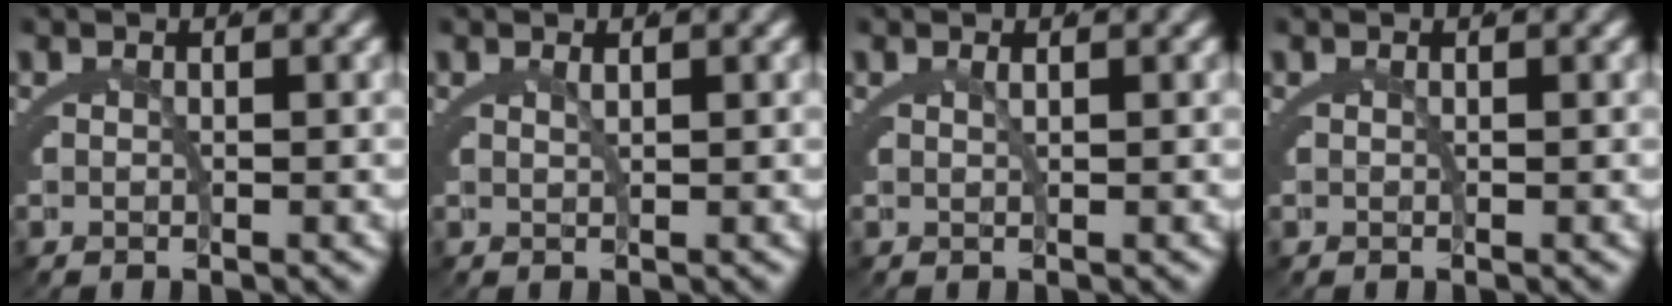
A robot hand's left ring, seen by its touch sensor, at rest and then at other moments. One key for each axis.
{"total": 1.0, "fx": 0.6, "fy": -0.8, "fz": 0.3, "tx": -0.003, "ty": -0.002, "tz": 0.015}
{"total": 0.9, "fx": 0.4, "fy": -0.7, "fz": 0.4, "tx": -0.005, "ty": 0.000, "tz": 0.010}
{"total": 0.0}